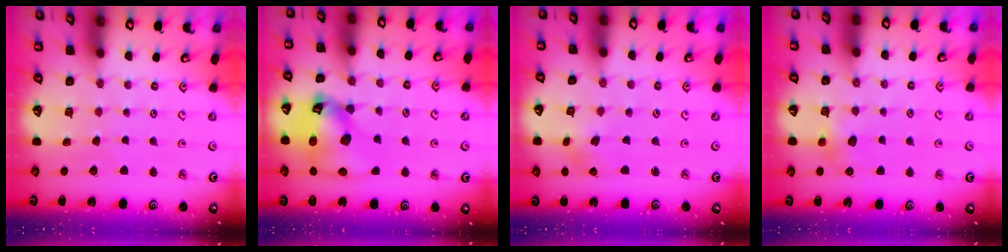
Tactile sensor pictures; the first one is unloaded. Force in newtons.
{"total": 18.3, "press": 18.1, "slide": 2.5}
{"total": 2.9, "press": 2.9, "slide": 0.4}
{"total": 4.3, "press": 4.3, "slide": 0.3}